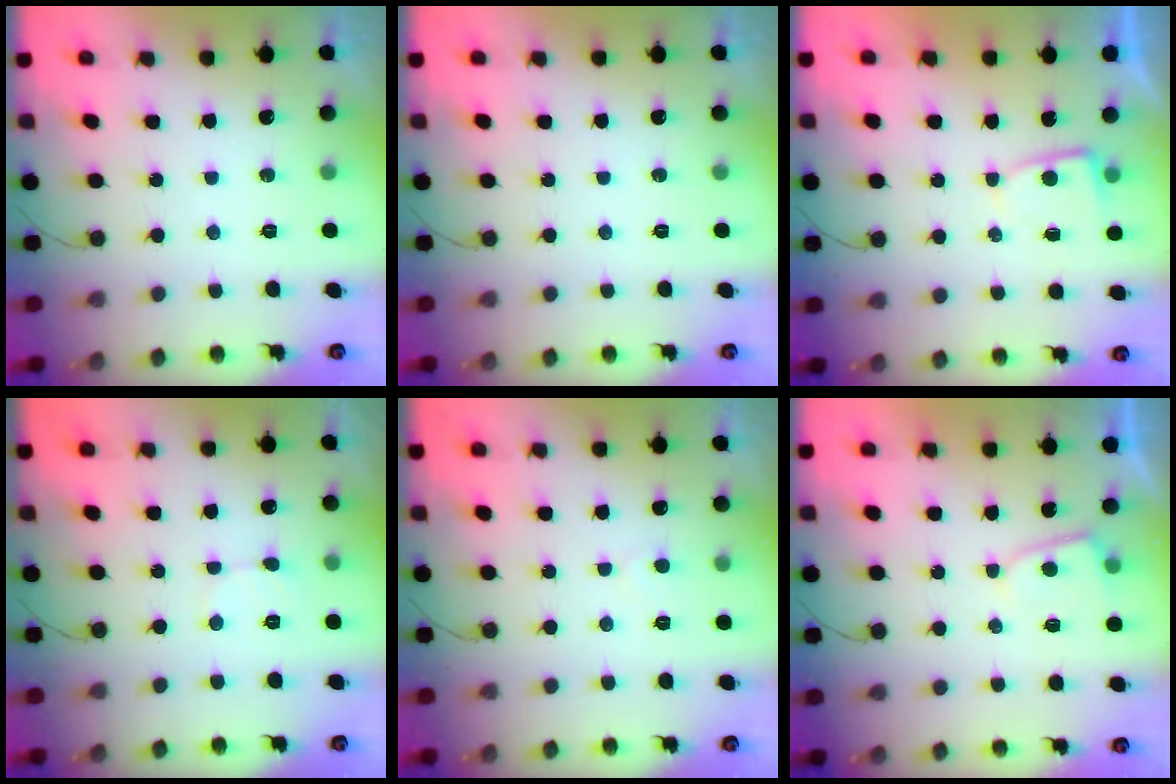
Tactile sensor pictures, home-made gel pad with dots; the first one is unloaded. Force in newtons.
{"total": 0.0}
{"total": 3.0, "press": 3.0, "slide": 0.3}
{"total": 2.4, "press": 2.4, "slide": 0.2}
{"total": 2.7, "press": 2.7, "slide": 0.3}
{"total": 3.0, "press": 2.9, "slide": 0.3}